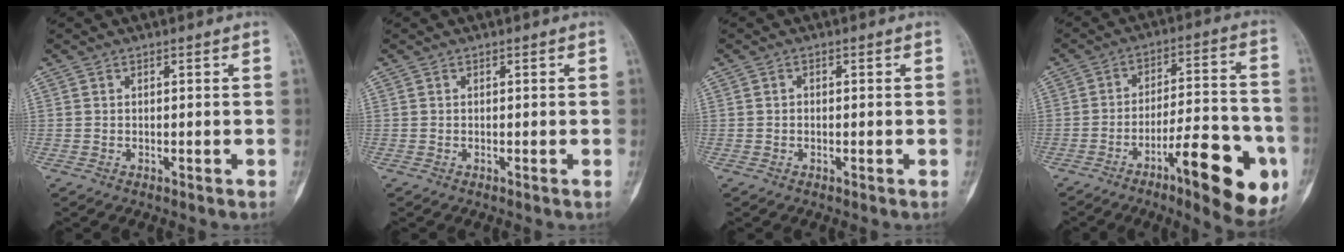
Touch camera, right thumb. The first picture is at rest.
{"total": 0.0}
{"total": 0.7, "force": [0.0, 0.5, 0.5], "torque": [-0.008, 0.002, -0.001]}
{"total": 19.5, "force": [-8.5, 5.4, 16.7], "torque": [-0.208, 0.041, -0.118]}